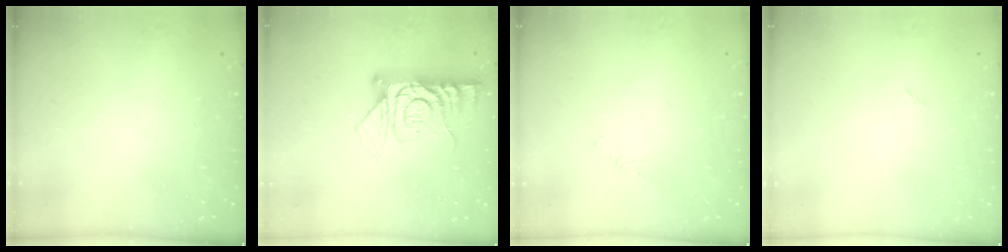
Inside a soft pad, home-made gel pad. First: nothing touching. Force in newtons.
{"total": 12.8, "press": 12.8, "slide": 1.0}
{"total": 1.2, "press": 1.2, "slide": 0.2}
{"total": 1.8, "press": 1.8, "slide": 0.3}